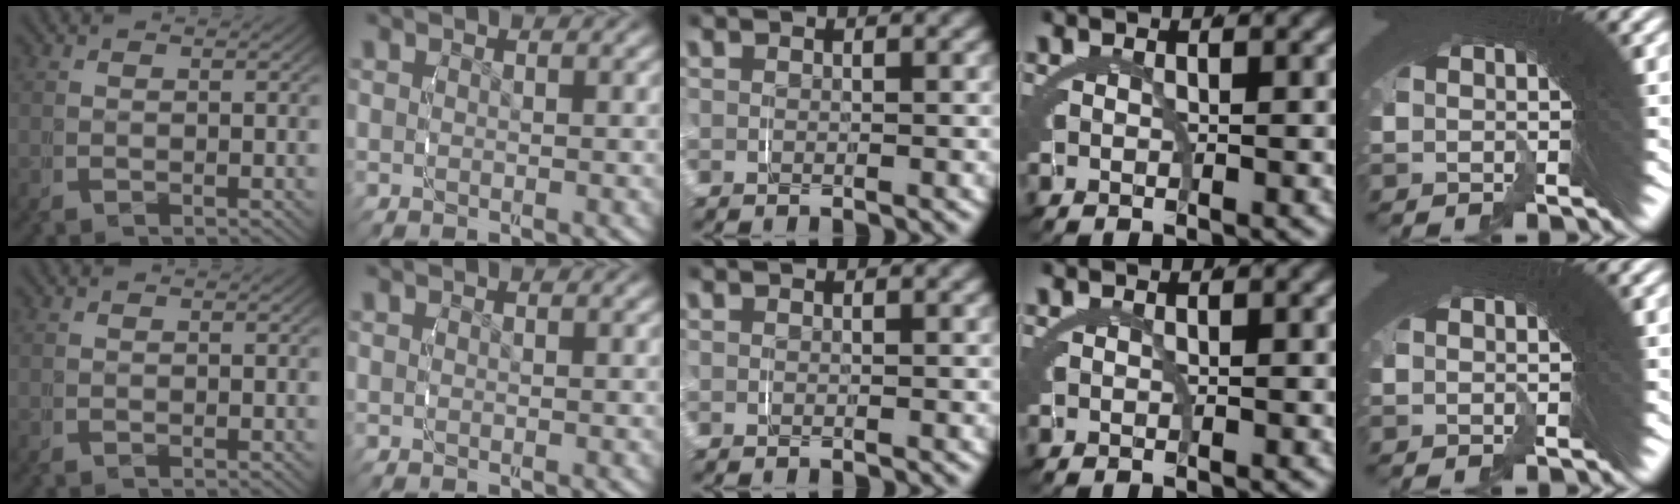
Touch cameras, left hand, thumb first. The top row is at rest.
{}